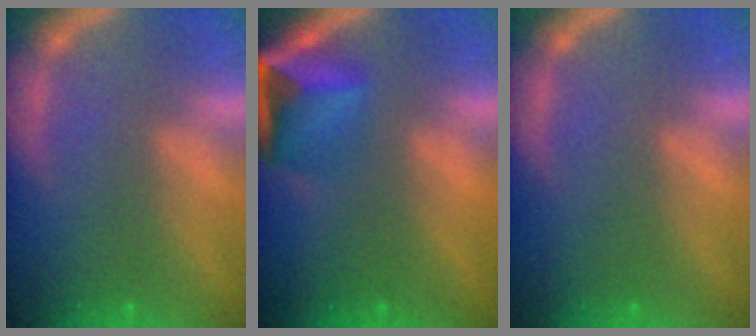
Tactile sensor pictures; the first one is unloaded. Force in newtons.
{"total": 7.4}
{"total": 0.0}